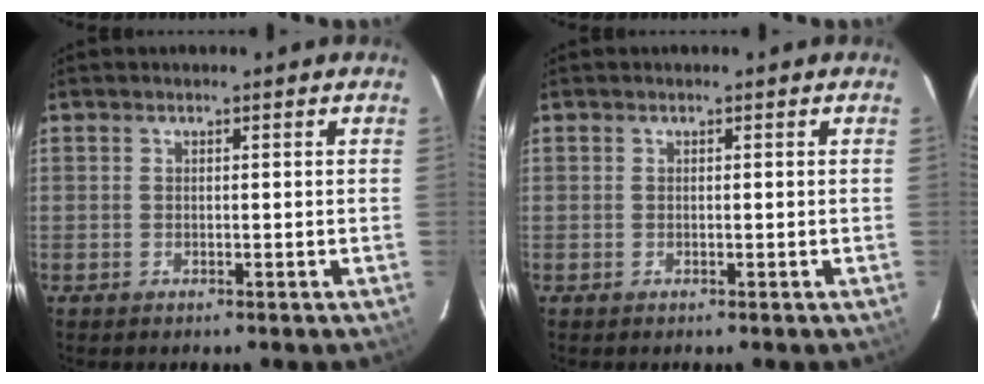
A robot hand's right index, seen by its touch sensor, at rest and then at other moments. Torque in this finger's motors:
{"motor_torque": [0.01, 0.01, 0.00, 0.00]}